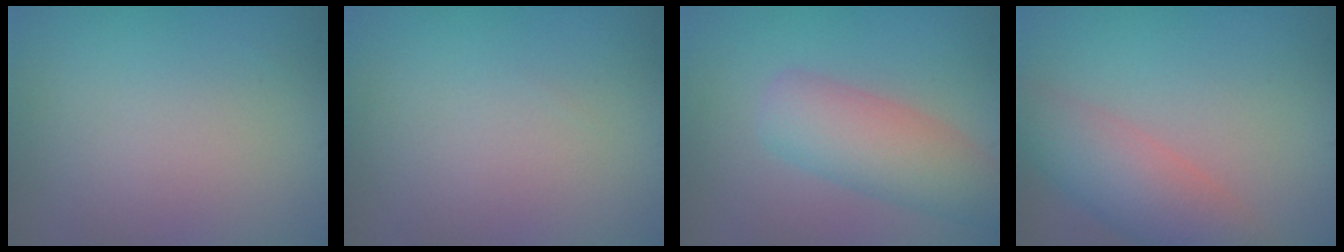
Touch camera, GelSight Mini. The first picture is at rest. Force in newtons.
{"total": 0.0}
{"total": 5.3, "press": 5.3, "slide": 0.4}
{"total": 5.5, "press": 5.5, "slide": 0.3}